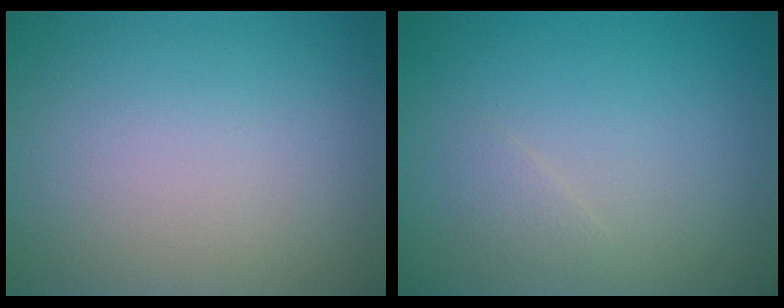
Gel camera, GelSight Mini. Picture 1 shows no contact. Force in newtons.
{"total": 0.8, "press": 0.8, "slide": 0.0}